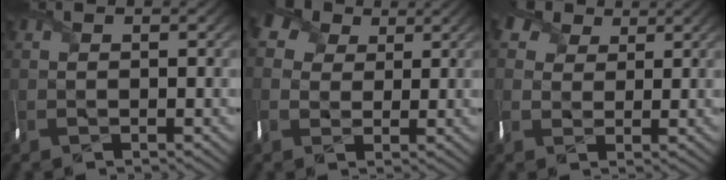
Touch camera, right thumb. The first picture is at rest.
{"total": 4.4, "force": [2.4, 3.6, 0.9], "torque": [-0.040, 0.011, 0.033]}
{"total": 3.5, "force": [2.4, 2.5, 0.2], "torque": [-0.020, 0.010, 0.039]}